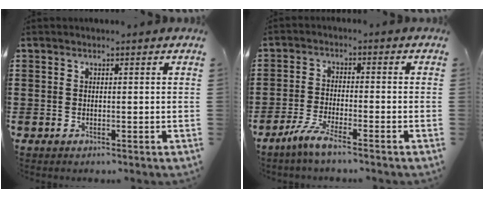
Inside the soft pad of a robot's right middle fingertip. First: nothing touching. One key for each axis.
{"total": 4.4, "fx": -3.4, "fy": 0.2, "fz": 2.7, "tx": -0.065, "ty": -0.011, "tz": -0.068}